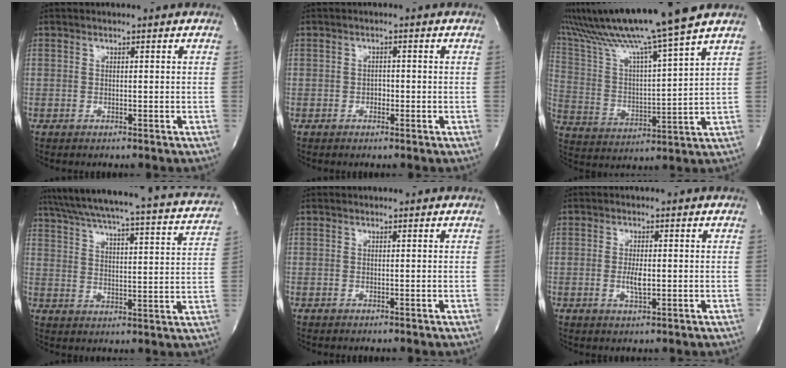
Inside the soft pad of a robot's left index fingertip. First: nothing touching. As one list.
[{"total": 1.2, "force": [-0.6, 0.8, 0.7], "torque": [-0.008, 0.002, -0.010]}, {"total": 19.6, "force": [15.9, -1.5, 11.3], "torque": [-0.213, 0.003, 0.269]}, {"total": 30.2, "force": [27.2, 2.6, 12.6], "torque": [-0.206, -0.046, 0.340]}, {"total": 0.0}, {"total": 2.9, "force": [-0.5, 0.7, 2.7], "torque": [-0.055, -0.005, -0.006]}]